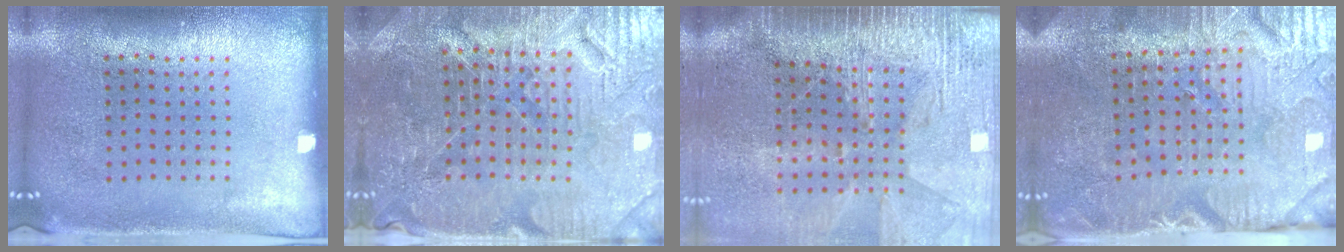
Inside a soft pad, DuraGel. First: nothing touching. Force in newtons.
{"total": 4.5, "press": 4.3, "slide": 1.3}
{"total": 3.8, "press": 3.3, "slide": 1.9}
{"total": 4.0, "press": 3.9, "slide": 0.6}